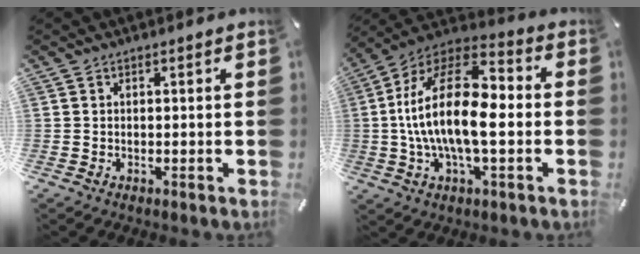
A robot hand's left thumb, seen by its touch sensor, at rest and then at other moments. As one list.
[{"total": 19.9, "force": [-1.6, 9.2, 17.6], "torque": [-0.353, 0.006, -0.028]}]